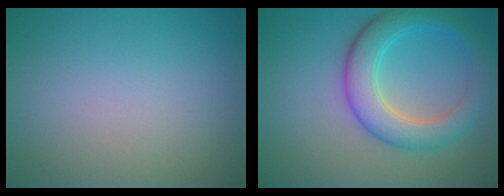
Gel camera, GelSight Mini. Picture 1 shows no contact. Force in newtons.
{"total": 5.7, "press": 5.7, "slide": 0.1}